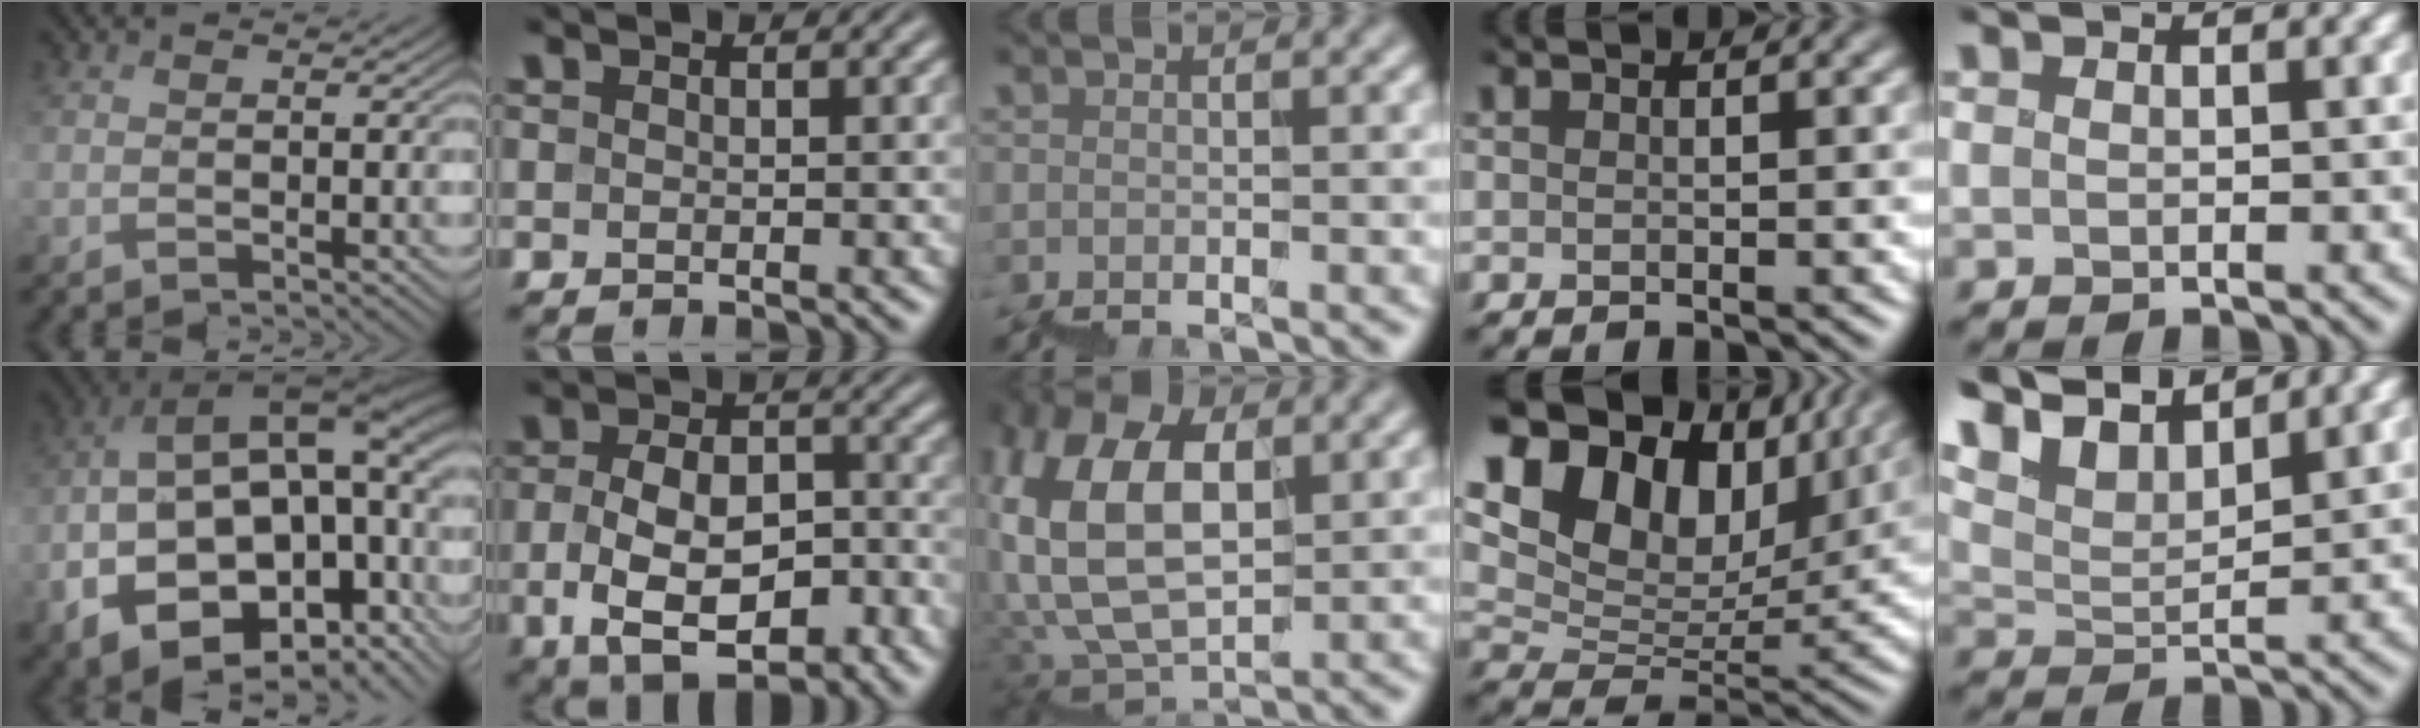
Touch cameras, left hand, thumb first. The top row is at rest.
{"thumb": {"total": 19.6, "force": [-2.5, 11.5, 15.6], "torque": [-0.278, -0.032, -0.002]}, "index": {"total": 8.7, "force": [-3.0, 4.7, 6.6], "torque": [-0.128, -0.010, -0.055]}, "middle": {"total": 9.6, "force": [4.2, 5.1, 7.0], "torque": [-0.165, 0.023, 0.076]}, "ring": {"total": 15.8, "force": [7.8, 9.8, 9.7], "torque": [-0.174, 0.035, 0.140]}, "little": {"total": 7.5, "force": [5.7, 2.7, 4.1], "torque": [-0.104, 0.017, 0.094]}}